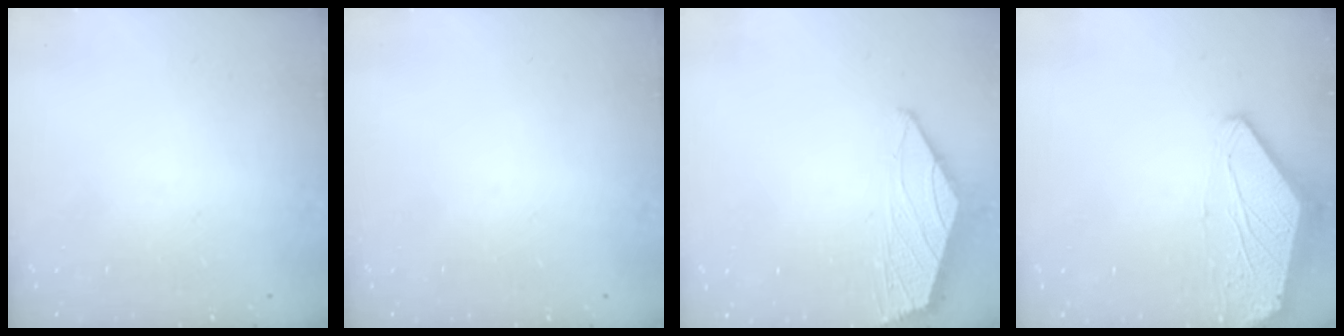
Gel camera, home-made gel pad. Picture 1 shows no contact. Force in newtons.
{"total": 0.0}
{"total": 1.4, "press": 1.3, "slide": 0.5}
{"total": 0.0}